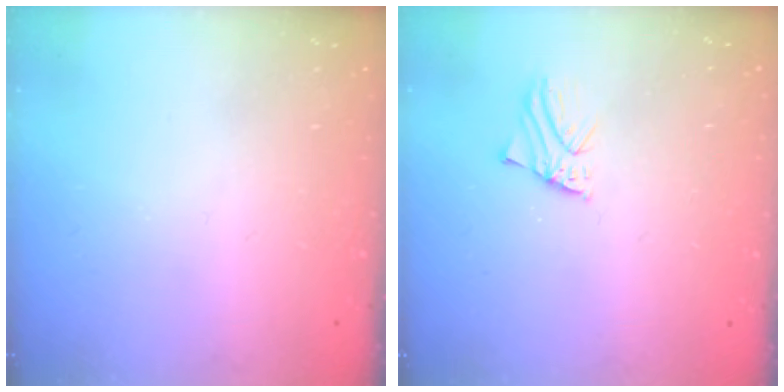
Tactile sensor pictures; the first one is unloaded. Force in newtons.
{"total": 0.9, "press": 0.8, "slide": 0.2}